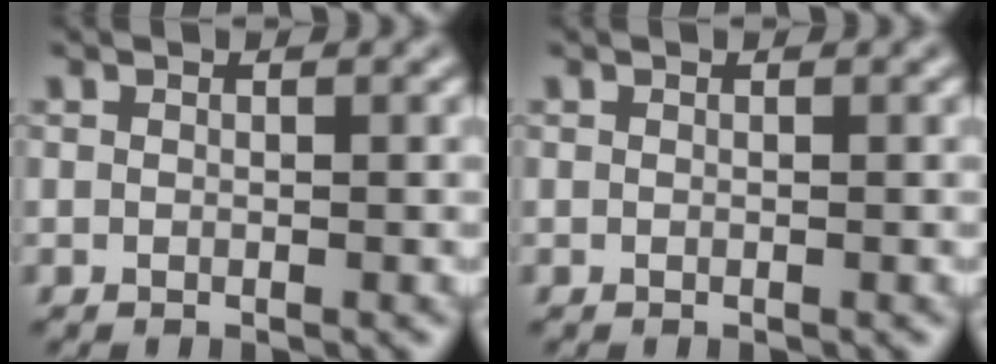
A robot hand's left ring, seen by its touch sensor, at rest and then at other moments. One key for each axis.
{"total": 0.0}